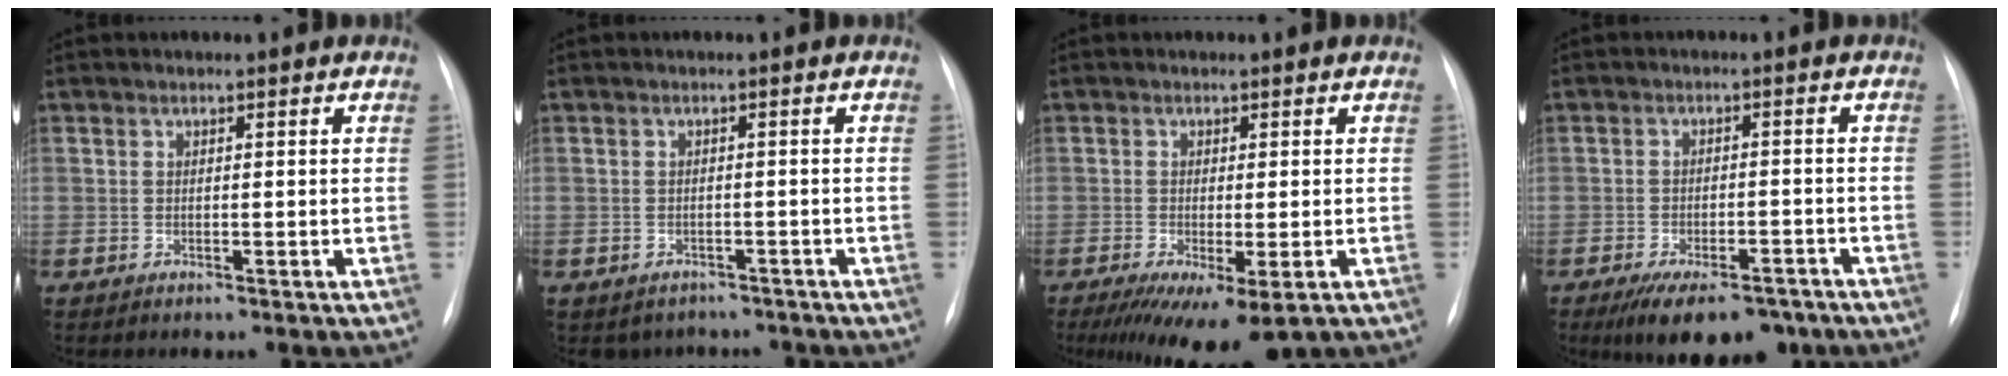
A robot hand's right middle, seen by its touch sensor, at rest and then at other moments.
{"total": 4.9, "force": [-4.1, 2.7, 0.2], "torque": [0.005, 0.011, -0.048]}
{"total": 9.6, "force": [-5.6, 2.4, 7.4], "torque": [-0.105, -0.023, -0.086]}
{"total": 11.2, "force": [-8.3, 4.5, 5.9], "torque": [-0.083, -0.001, -0.122]}